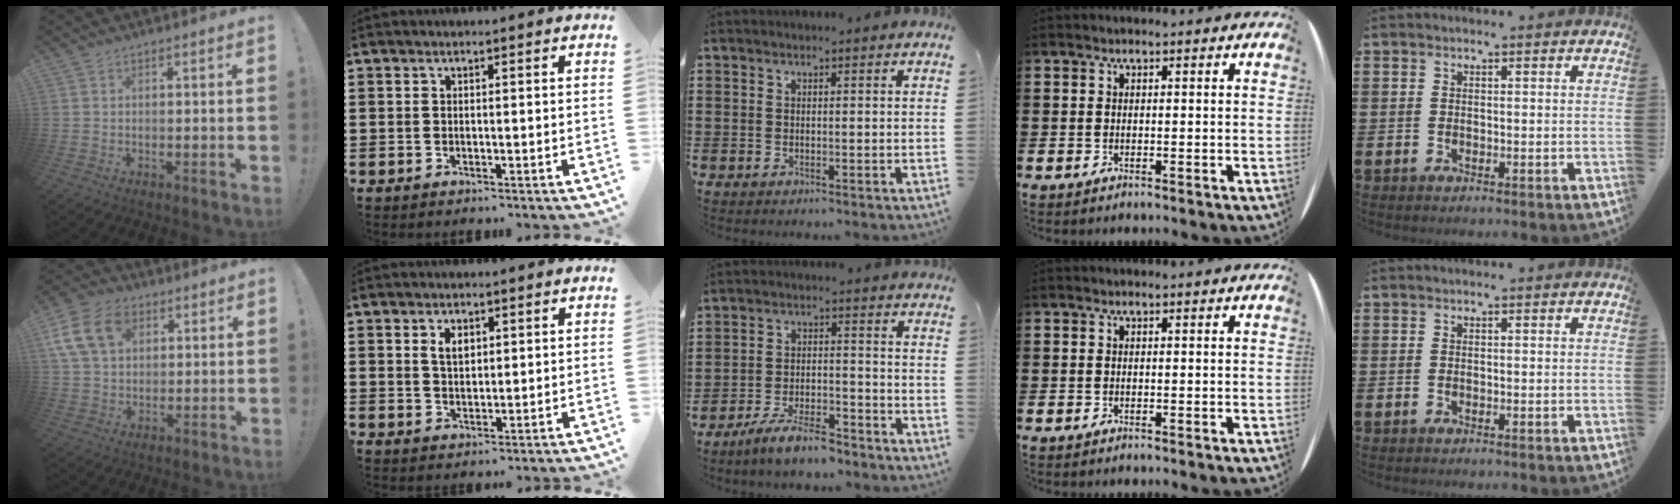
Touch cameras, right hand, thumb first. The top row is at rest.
{"thumb": {"total": 14.4, "force": [5.4, 10.6, 8.2], "torque": [-0.150, -0.012, 0.106]}, "index": {"total": 2.9, "force": [1.3, 1.7, 2.0], "torque": [-0.037, 0.003, 0.021]}, "middle": {"total": 6.8, "force": [-5.8, 1.1, 3.3], "torque": [-0.070, 0.002, -0.112]}}